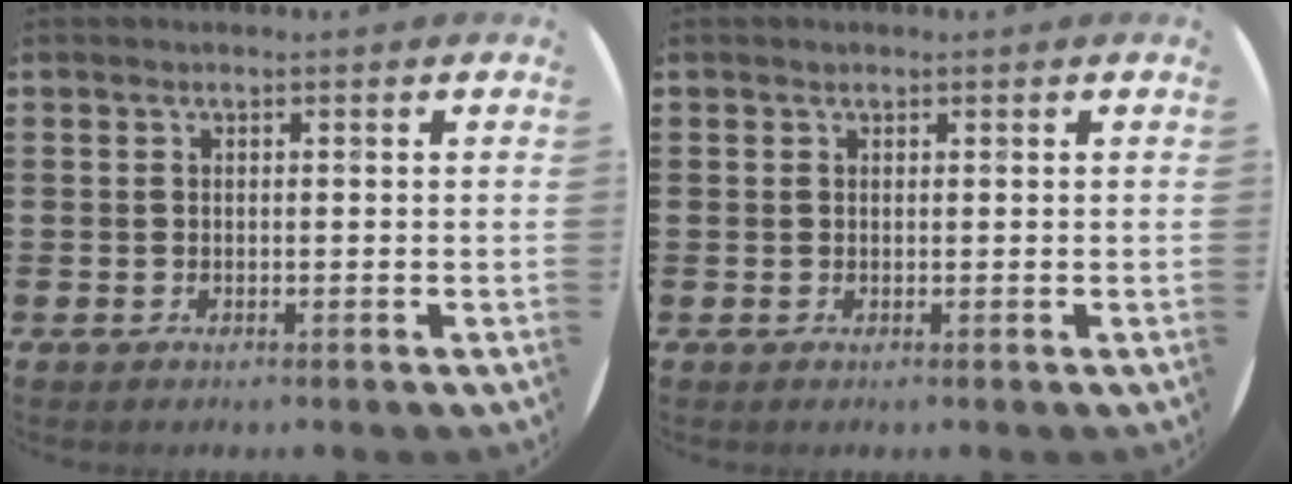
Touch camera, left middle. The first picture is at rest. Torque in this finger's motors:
{"motor_torque": [0.08, -0.05, -0.01, 0.00]}